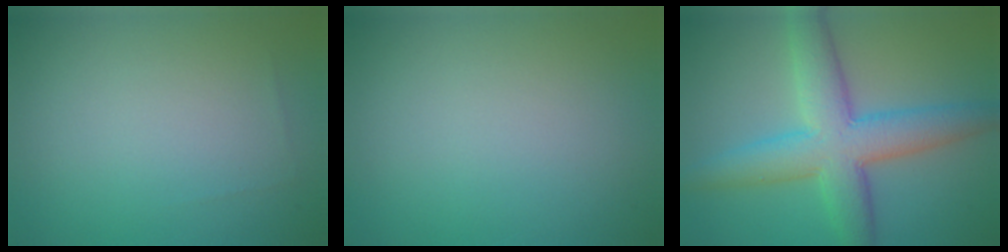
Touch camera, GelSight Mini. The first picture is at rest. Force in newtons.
{"total": 0.0}
{"total": 7.7, "press": 7.7, "slide": 0.1}